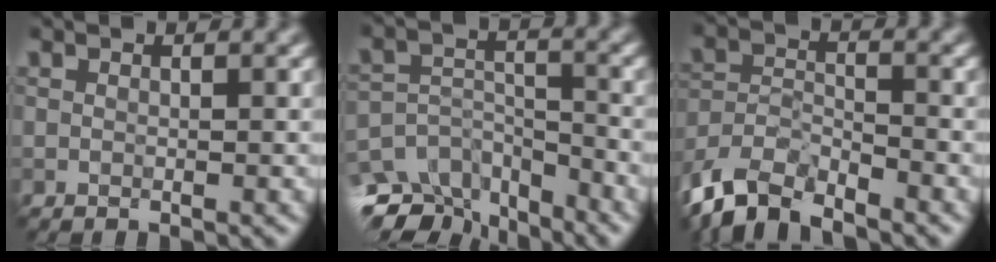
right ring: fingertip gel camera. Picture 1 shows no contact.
{"total": 7.4, "force": [-6.6, 3.0, 1.5], "torque": [-0.026, 0.001, -0.098]}
{"total": 6.0, "force": [-5.5, 1.6, 1.6], "torque": [-0.031, -0.004, -0.104]}